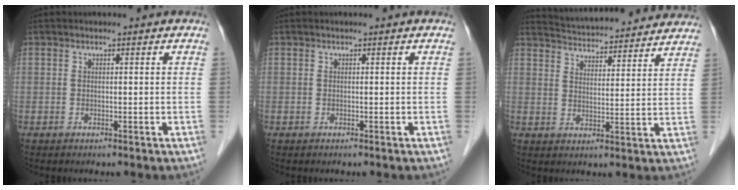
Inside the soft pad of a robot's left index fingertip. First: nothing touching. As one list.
[{"total": 0.0}, {"total": 19.4, "force": [18.4, 2.6, 5.6], "torque": [-0.086, 0.012, 0.244]}]